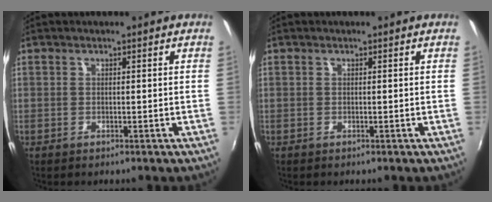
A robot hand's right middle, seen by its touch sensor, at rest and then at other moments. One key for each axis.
{"total": 0.0}